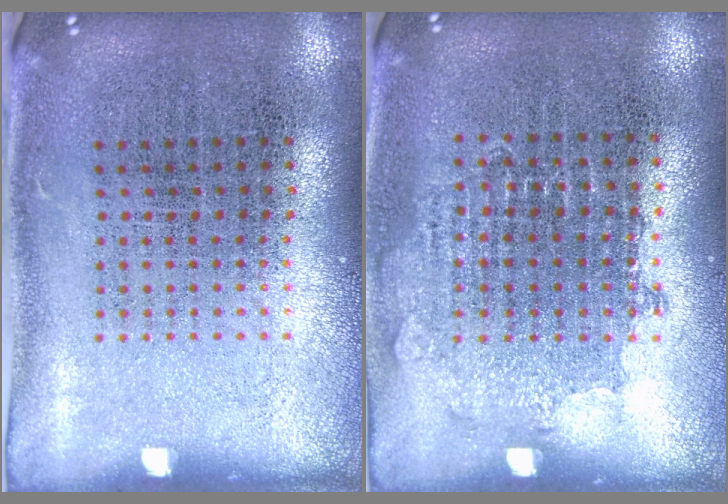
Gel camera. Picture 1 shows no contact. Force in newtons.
{"total": 0.8, "press": 0.7, "slide": 0.2}